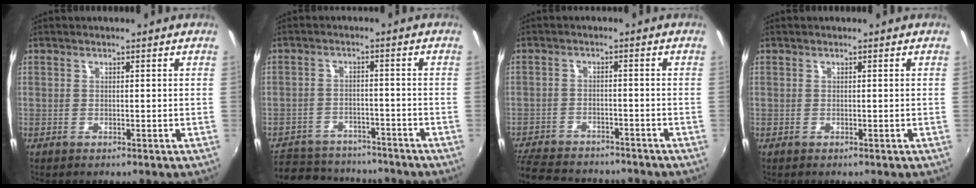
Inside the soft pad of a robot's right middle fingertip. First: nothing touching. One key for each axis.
{"total": 14.8, "fx": -12.2, "fy": 6.9, "fz": 4.9, "tx": -0.129, "ty": 0.014, "tz": -0.170}
{"total": 14.1, "fx": -12.2, "fy": 4.7, "fz": 5.2, "tx": -0.135, "ty": -0.007, "tz": -0.188}
{"total": 0.0}